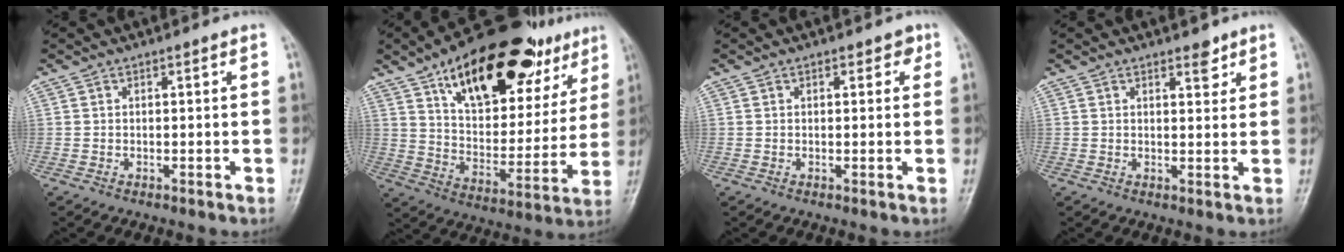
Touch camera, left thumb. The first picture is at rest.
{"total": 28.7, "force": [16.2, 13.5, 19.5], "torque": [-0.247, -0.027, 0.253]}
{"total": 2.1, "force": [1.0, 1.4, 1.2], "torque": [0.002, 0.000, 0.008]}
{"total": 2.8, "force": [2.0, 1.3, 1.5], "torque": [-0.007, -0.012, 0.028]}